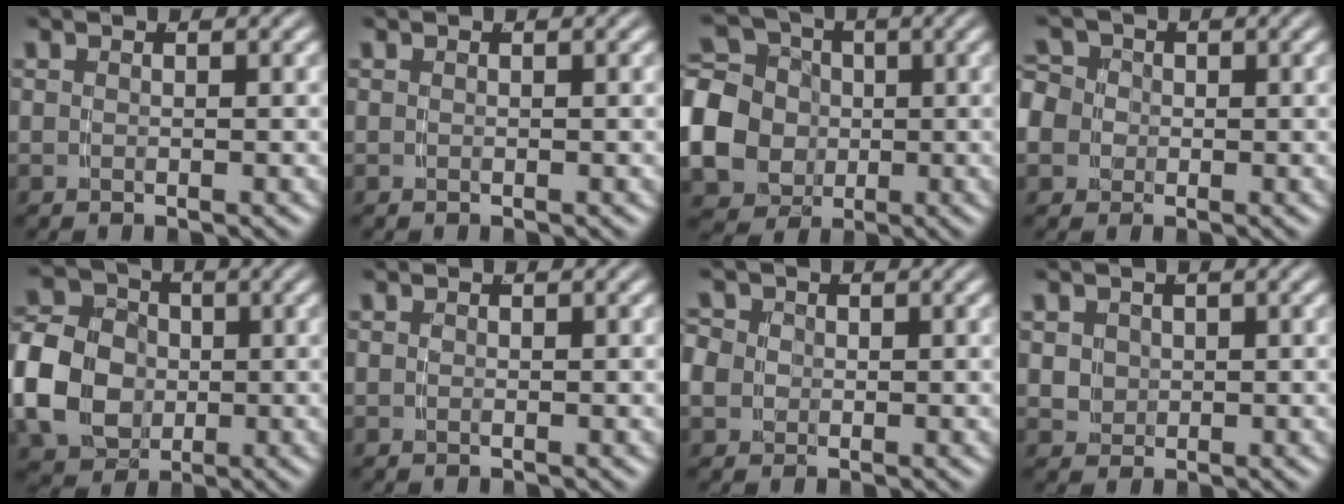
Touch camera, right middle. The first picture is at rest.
{"total": 0.0}
{"total": 12.6, "force": [-0.9, 11.2, 5.7], "torque": [-0.137, -0.043, -0.013]}
{"total": 6.7, "force": [-0.3, 6.2, 2.5], "torque": [-0.071, -0.021, -0.008]}
{"total": 10.3, "force": [-0.9, 8.8, 5.1], "torque": [-0.119, -0.027, -0.011]}
{"total": 0.0}
{"total": 3.4, "force": [0.0, 3.1, 1.4], "torque": [-0.043, -0.010, 0.000]}
{"total": 2.5, "force": [0.4, 2.3, 1.0], "torque": [-0.027, -0.015, 0.018]}